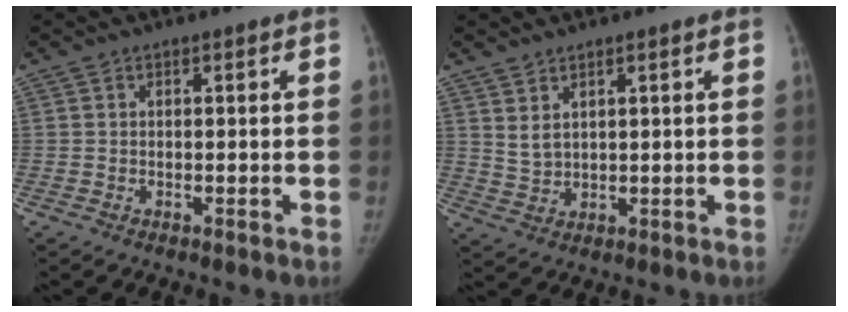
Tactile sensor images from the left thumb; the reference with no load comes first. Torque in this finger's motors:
{"motor_torque": [-0.34, -0.01, -0.20, -0.14, -0.01]}